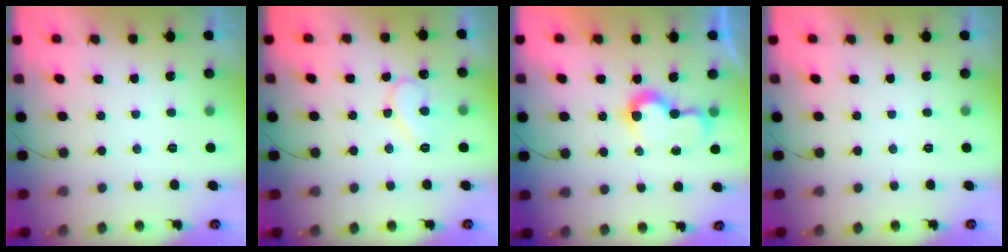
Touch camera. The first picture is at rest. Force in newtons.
{"total": 9.3, "press": 9.3, "slide": 0.8}
{"total": 7.0, "press": 7.0, "slide": 0.1}
{"total": 0.0}